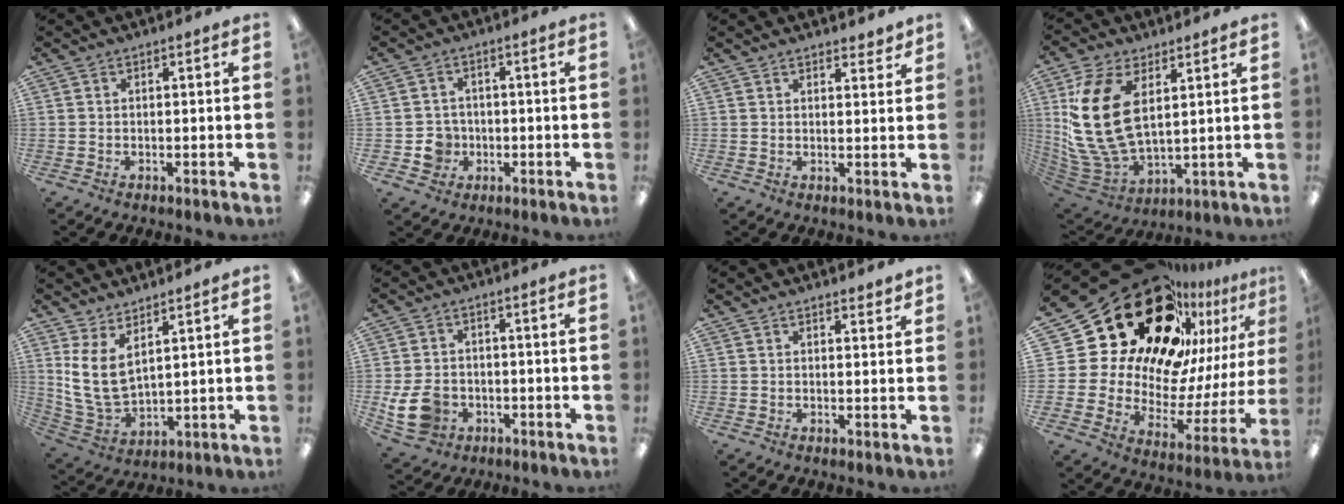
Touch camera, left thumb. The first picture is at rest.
{"total": 5.7, "force": [-1.3, 5.3, 1.6], "torque": [-0.030, 0.012, -0.021]}
{"total": 2.3, "force": [2.2, 0.5, 0.5], "torque": [0.005, -0.015, 0.038]}
{"total": 19.5, "force": [4.9, 11.5, 15.0], "torque": [-0.347, -0.016, 0.083]}
{"total": 10.5, "force": [5.0, 5.4, 7.5], "torque": [-0.185, -0.025, 0.095]}
{"total": 8.8, "force": [-2.6, 6.7, 5.1], "torque": [-0.114, 0.007, -0.045]}
{"total": 1.8, "force": [1.8, 0.3, 0.4], "torque": [0.007, -0.011, 0.029]}
{"total": 32.1, "force": [20.7, 17.9, 16.7], "torque": [-0.263, -0.179, 0.407]}